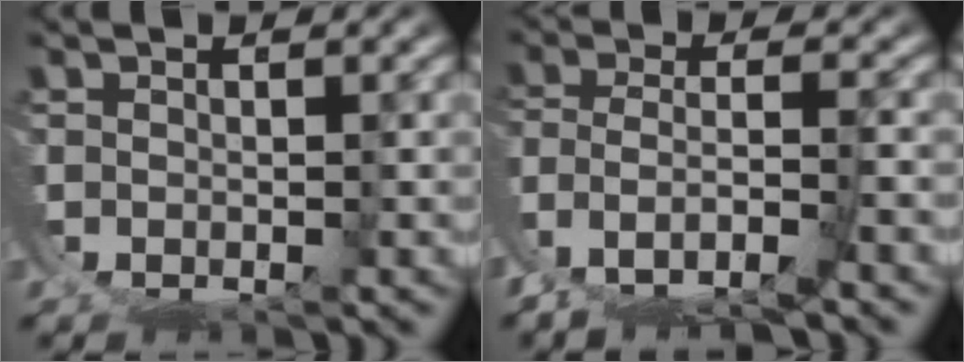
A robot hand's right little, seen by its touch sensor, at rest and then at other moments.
{"total": 3.6, "force": [-2.0, 1.4, 2.6], "torque": [-0.079, -0.030, -0.016]}